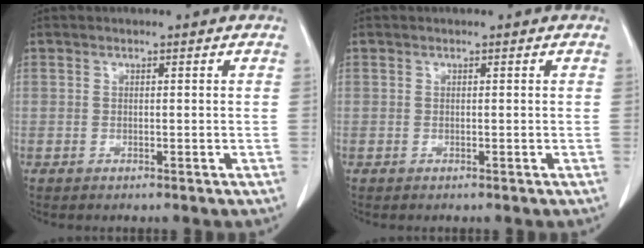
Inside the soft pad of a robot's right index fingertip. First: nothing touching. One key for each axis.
{"total": 0.0}